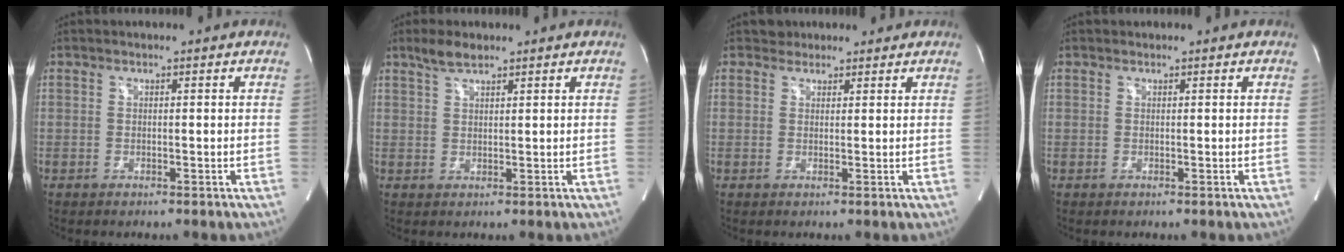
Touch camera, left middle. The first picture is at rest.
{"total": 3.1, "force": [2.5, 0.8, 1.7], "torque": [-0.040, 0.008, 0.051]}
{"total": 2.6, "force": [2.1, 1.5, -0.4], "torque": [0.014, 0.016, 0.025]}
{"total": 0.0}